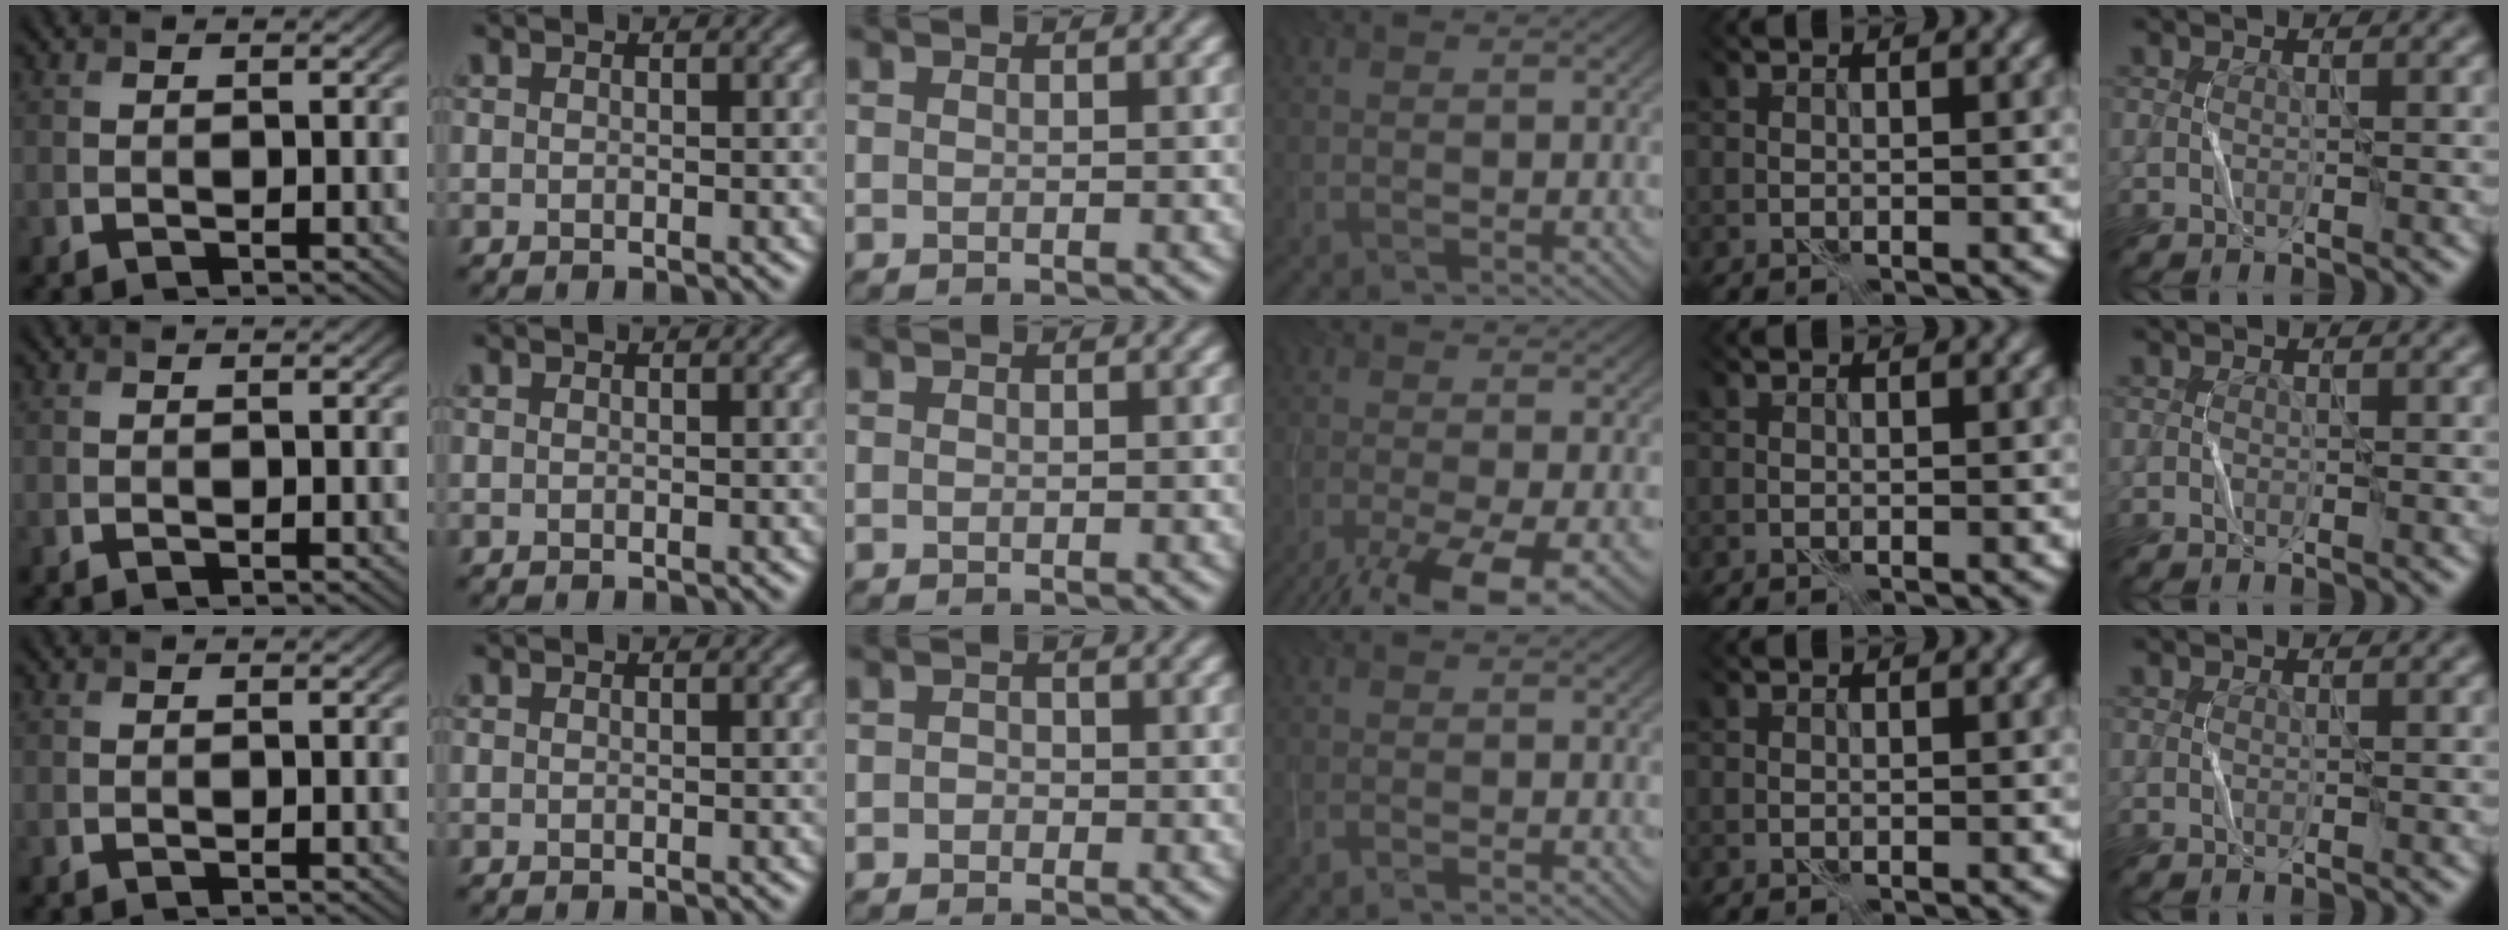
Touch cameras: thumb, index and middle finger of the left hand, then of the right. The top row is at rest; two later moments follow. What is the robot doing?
{"motion": "fold", "object": "bubble wrap"}